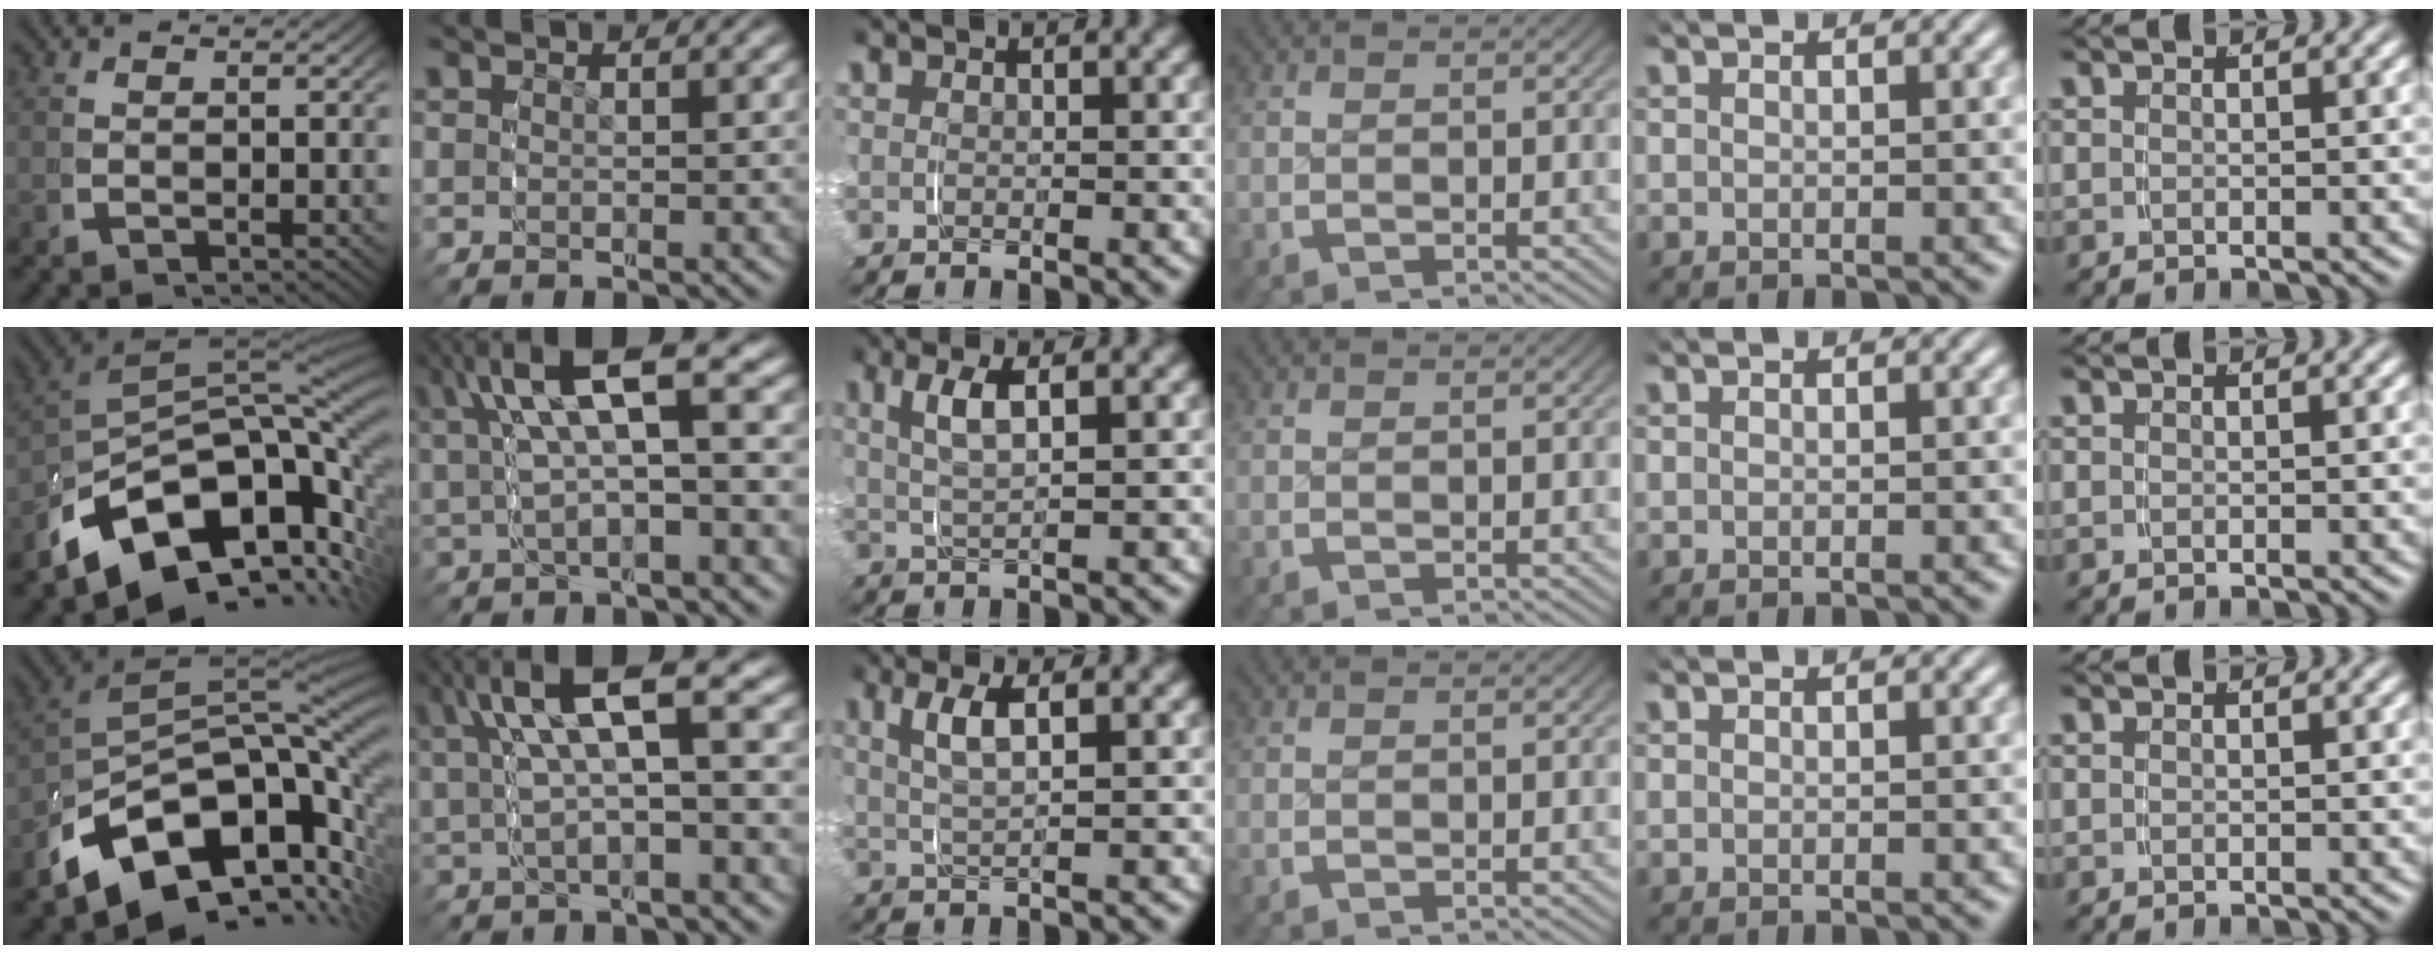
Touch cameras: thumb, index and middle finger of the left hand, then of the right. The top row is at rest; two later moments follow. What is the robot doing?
{"motion": "grasp_and_lifting", "object": "map"}